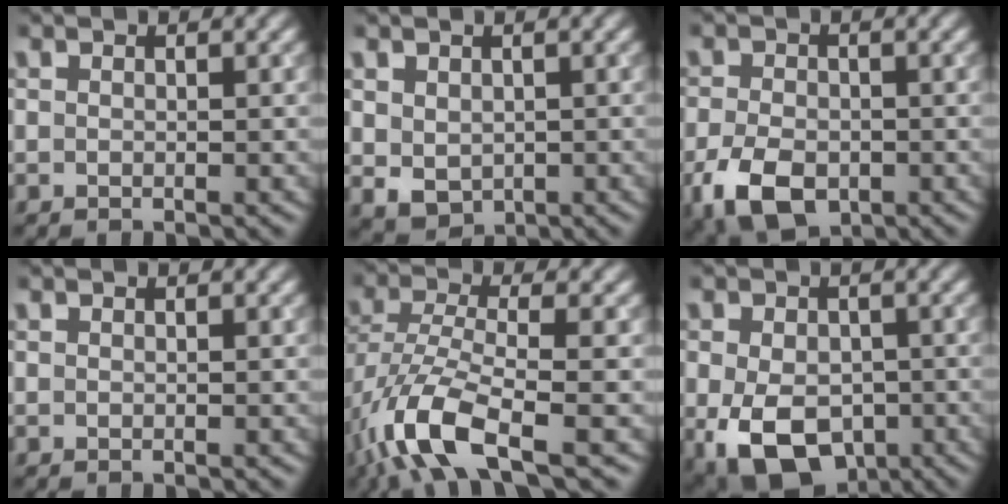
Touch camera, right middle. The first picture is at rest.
{"total": 2.4, "force": [0.4, 2.0, 1.3], "torque": [-0.028, -0.007, 0.012]}
{"total": 6.1, "force": [-2.8, 3.8, 3.9], "torque": [-0.085, -0.010, -0.054]}
{"total": 0.0}
{"total": 7.8, "force": [-4.2, 2.7, 6.0], "torque": [-0.131, -0.001, -0.092]}
{"total": 9.6, "force": [-3.2, 6.4, 6.3], "torque": [-0.119, -0.035, -0.045]}